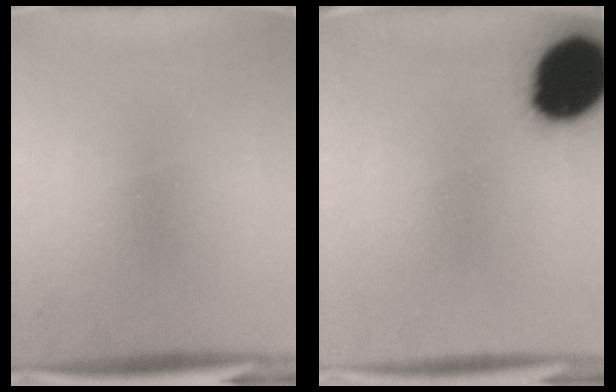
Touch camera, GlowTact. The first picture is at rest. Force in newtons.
{"total": 19.8}